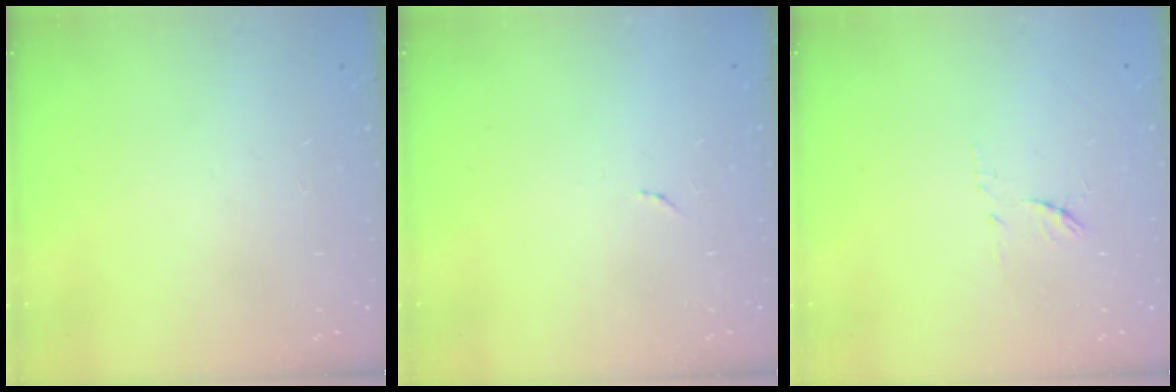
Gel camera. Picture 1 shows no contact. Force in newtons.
{"total": 3.3, "press": 3.3, "slide": 0.1}
{"total": 6.4, "press": 6.3, "slide": 0.8}